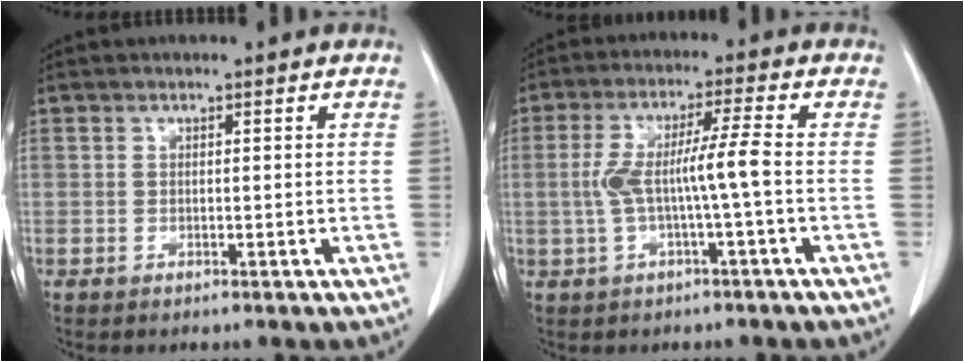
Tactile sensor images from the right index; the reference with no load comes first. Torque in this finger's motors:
{"motor_torque": [1.00, -0.08, 0.43, 0.16]}